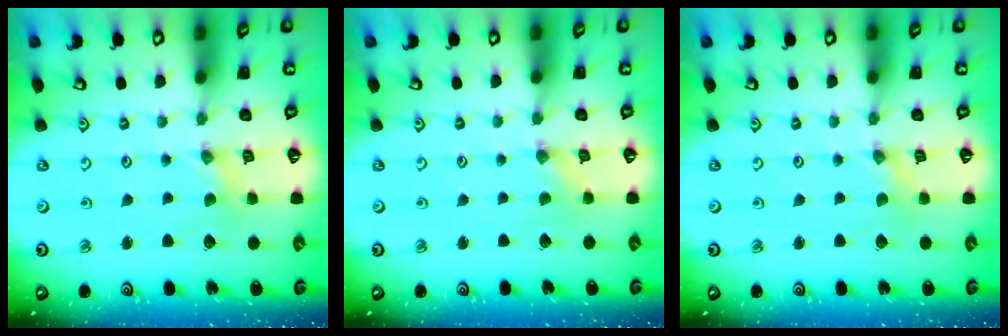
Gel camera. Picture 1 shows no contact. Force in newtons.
{"total": 0.8, "press": 0.8, "slide": 0.2}
{"total": 0.0}